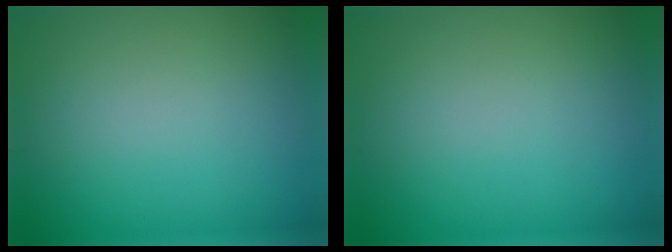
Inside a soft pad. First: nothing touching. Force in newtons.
{"total": 0.0}